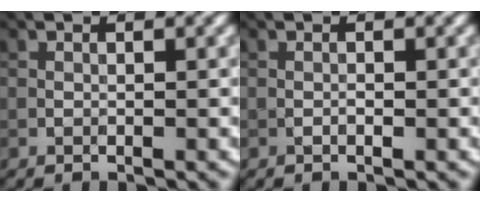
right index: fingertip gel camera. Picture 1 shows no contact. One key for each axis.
{"total": 0.0}